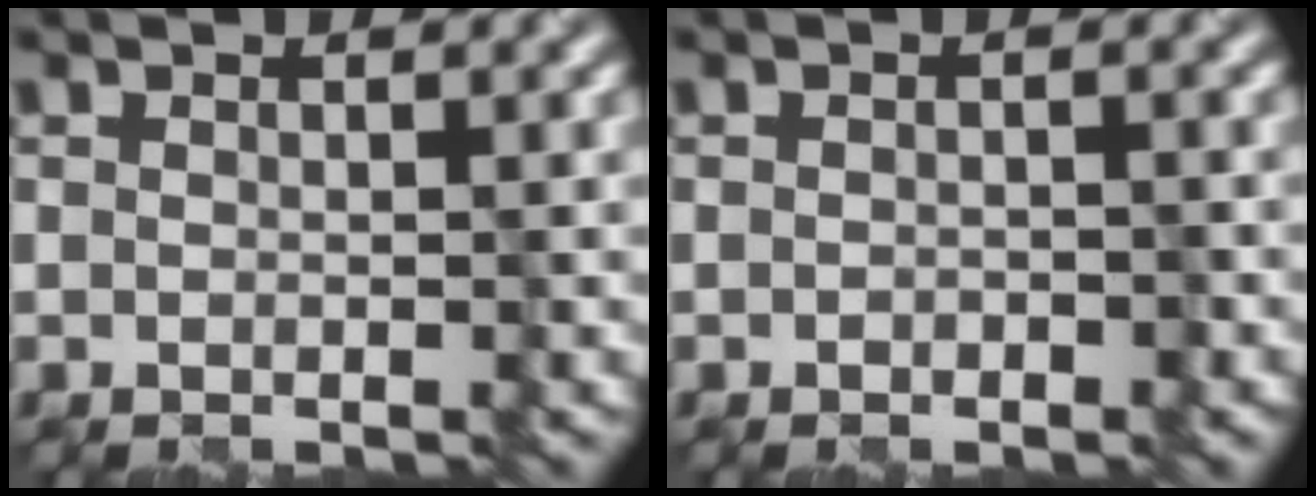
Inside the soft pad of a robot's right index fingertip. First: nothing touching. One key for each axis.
{"total": 1.2, "fx": -0.7, "fy": 0.6, "fz": 0.7, "tx": -0.009, "ty": 0.002, "tz": -0.009}